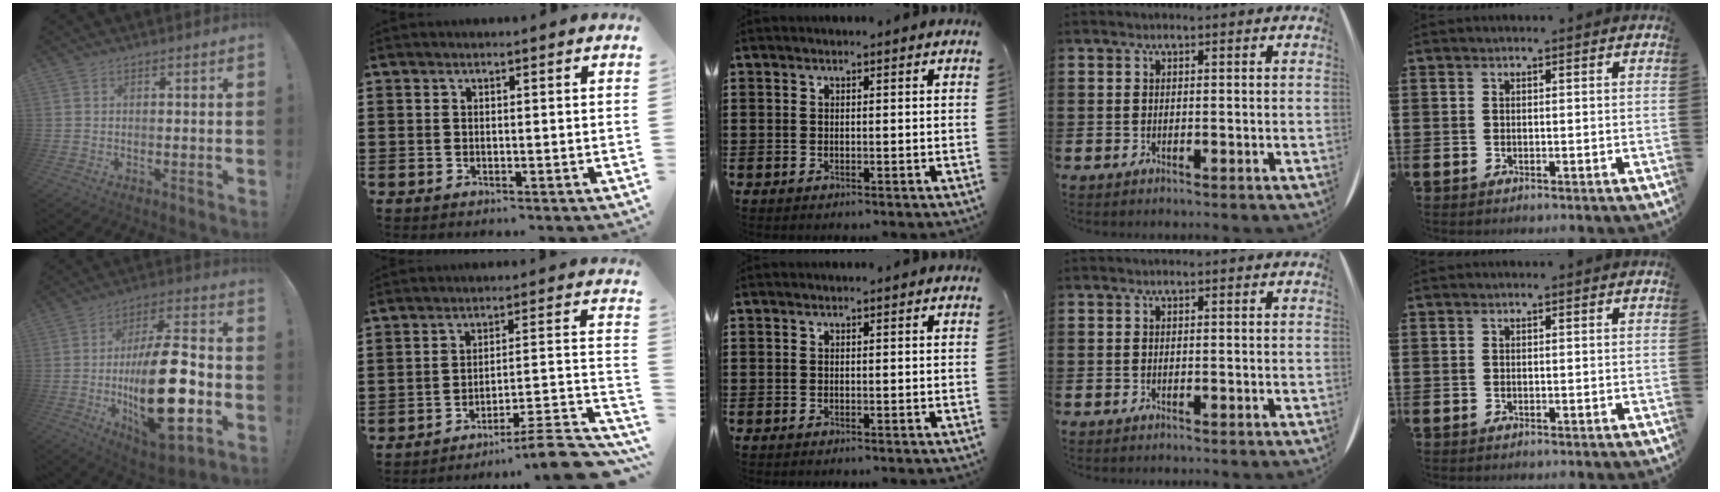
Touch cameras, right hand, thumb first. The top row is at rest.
{"thumb": {"total": 26.7, "force": [-4.3, 10.3, 24.2], "torque": [-0.428, 0.011, -0.062]}, "index": {"total": 8.2, "force": [-6.8, -0.1, 4.5], "torque": [-0.063, -0.007, -0.132]}}